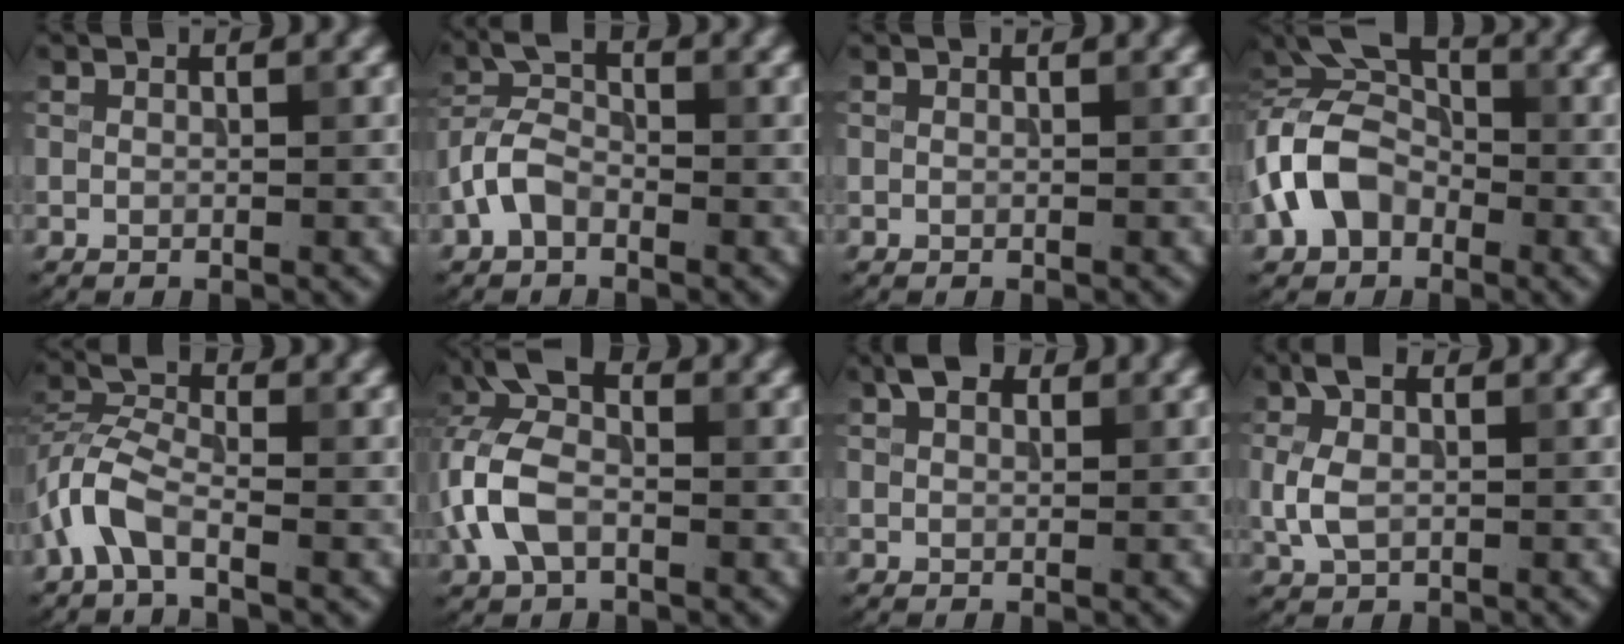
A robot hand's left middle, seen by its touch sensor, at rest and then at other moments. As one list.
[{"total": 3.1, "force": [-1.8, 1.7, 1.9], "torque": [-0.038, 0.011, -0.047]}, {"total": 0.0}, {"total": 6.4, "force": [-2.2, 4.6, 3.9], "torque": [-0.074, 0.015, -0.059]}, {"total": 4.0, "force": [-2.1, 1.8, 2.9], "torque": [-0.061, 0.011, -0.054]}, {"total": 6.8, "force": [-0.7, 4.3, 5.2], "torque": [-0.128, 0.016, -0.031]}, {"total": 2.4, "force": [1.4, 1.4, 1.4], "torque": [-0.026, 0.006, 0.023]}, {"total": 3.7, "force": [0.2, 2.4, 2.8], "torque": [-0.068, 0.008, -0.001]}]